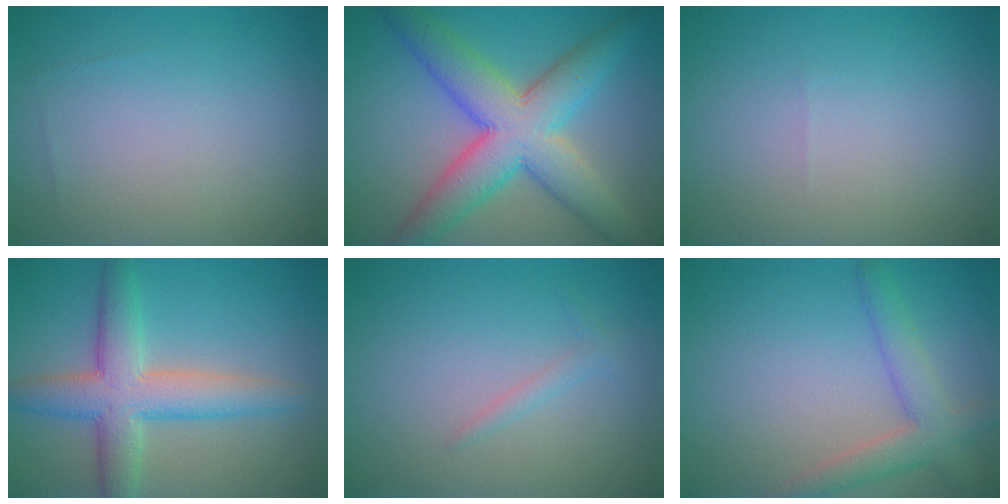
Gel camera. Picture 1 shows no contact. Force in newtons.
{"total": 9.1, "press": 9.1, "slide": 0.2}
{"total": 0.0}
{"total": 6.8, "press": 6.8, "slide": 0.1}
{"total": 1.0, "press": 1.0, "slide": 0.1}
{"total": 3.7, "press": 3.7, "slide": 0.1}